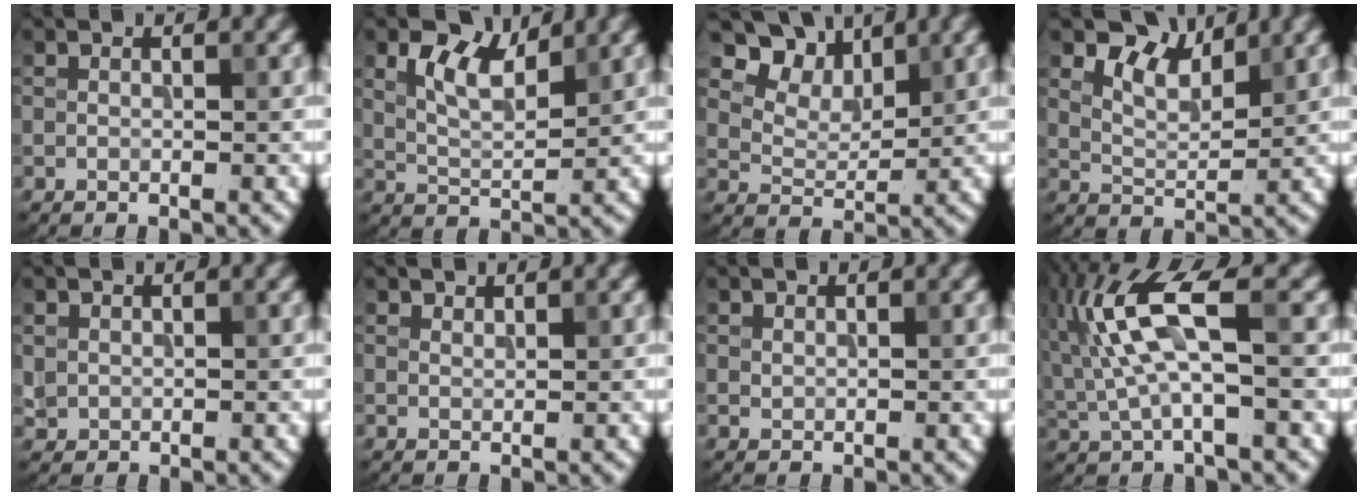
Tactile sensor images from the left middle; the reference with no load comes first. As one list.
[{"total": 4.7, "force": [2.5, 2.1, 3.5], "torque": [-0.070, 0.005, 0.046]}, {"total": 6.0, "force": [4.2, 3.2, 2.8], "torque": [-0.052, -0.001, 0.075]}, {"total": 4.2, "force": [3.0, 1.8, 2.3], "torque": [-0.048, 0.002, 0.053]}, {"total": 1.0, "force": [0.4, 1.0, 0.0], "torque": [0.004, -0.004, 0.011]}, {"total": 0.8, "force": [0.8, 0.2, 0.1], "torque": [0.001, -0.001, 0.016]}, {"total": 0.6, "force": [0.4, 0.4, 0.1], "torque": [0.003, -0.002, 0.010]}, {"total": 7.8, "force": [1.5, 2.4, 7.3], "torque": [-0.159, 0.013, 0.023]}]